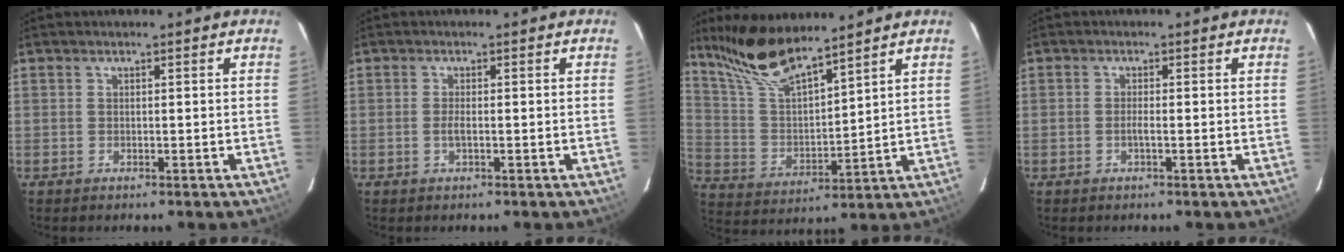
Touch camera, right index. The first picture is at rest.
{"total": 1.4, "force": [-0.3, 0.2, 1.3], "torque": [-0.027, 0.000, -0.007]}
{"total": 13.9, "force": [11.6, 2.6, 7.1], "torque": [-0.140, 0.006, 0.233]}
{"total": 1.2, "force": [-0.4, 0.1, 1.1], "torque": [-0.022, 0.002, -0.009]}